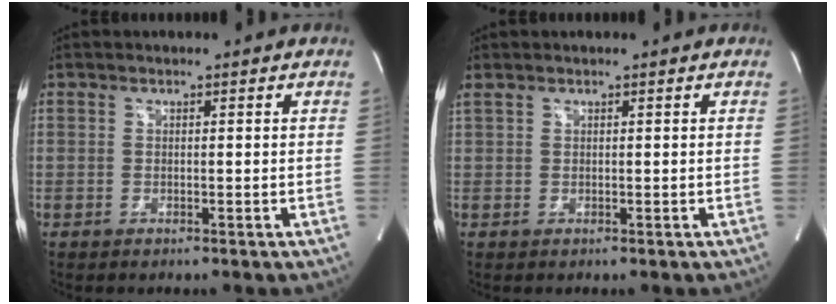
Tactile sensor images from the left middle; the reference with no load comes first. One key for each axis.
{"total": 0.8, "fx": 0.7, "fy": 0.1, "fz": 0.3, "tx": -0.023, "ty": 0.019, "tz": 0.023}